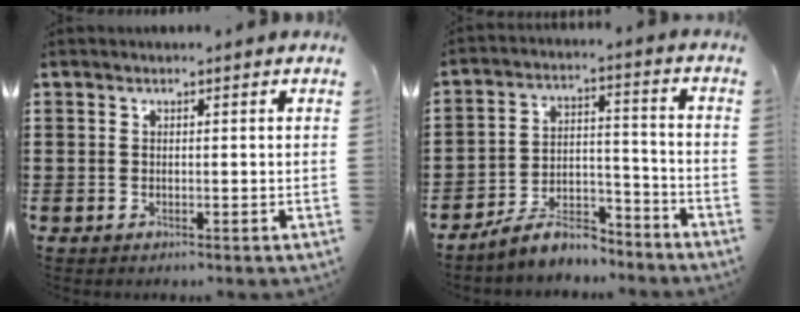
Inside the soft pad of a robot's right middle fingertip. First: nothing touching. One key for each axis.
{"total": 7.6, "fx": -6.8, "fy": 2.2, "fz": 2.5, "tx": -0.047, "ty": 0.018, "tz": -0.129}